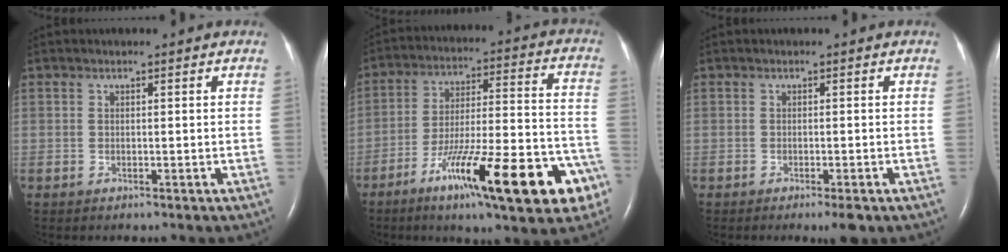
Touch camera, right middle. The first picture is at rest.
{"total": 22.1, "force": [-11.4, 3.4, 18.6], "torque": [-0.236, -0.003, -0.170]}
{"total": 2.3, "force": [-1.4, 0.3, 1.8], "torque": [-0.023, -0.005, -0.018]}